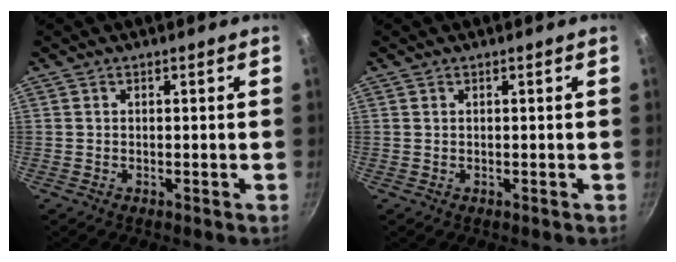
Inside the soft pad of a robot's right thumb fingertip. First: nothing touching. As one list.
[{"total": 0.0}]